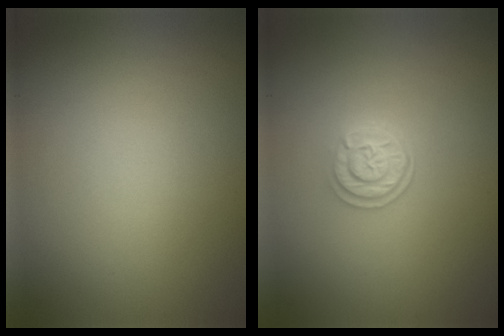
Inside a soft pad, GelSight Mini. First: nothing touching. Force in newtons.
{"total": 2.4, "press": 2.1, "slide": 1.1}